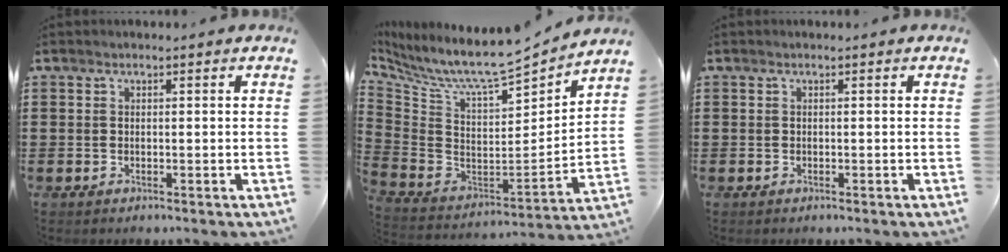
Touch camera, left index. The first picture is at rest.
{"total": 7.5, "force": [6.4, 1.3, 3.7], "torque": [-0.104, -0.060, 0.103]}
{"total": 0.0}